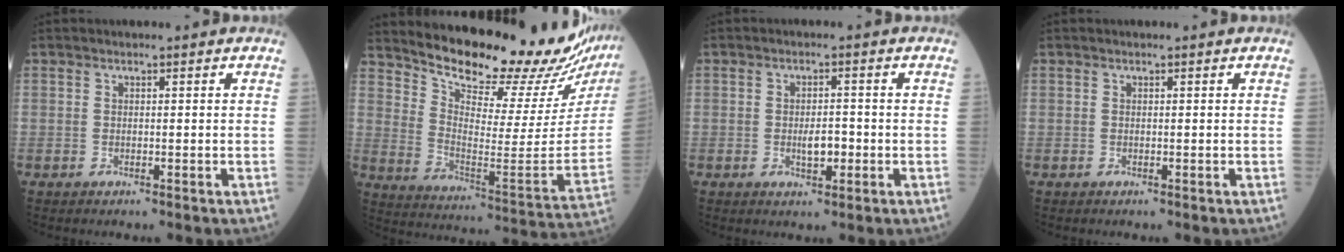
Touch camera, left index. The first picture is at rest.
{"total": 24.5, "force": [22.5, 3.3, 8.9], "torque": [-0.147, -0.105, 0.301]}
{"total": 3.0, "force": [-0.7, 1.2, 2.7], "torque": [-0.049, 0.001, -0.009]}
{"total": 0.0}